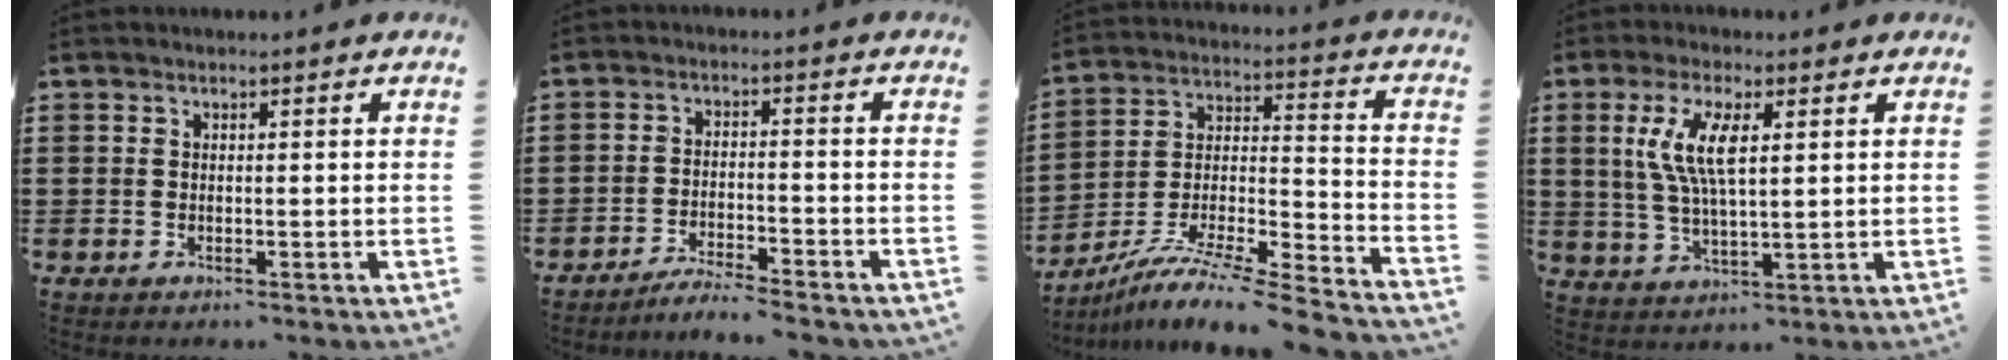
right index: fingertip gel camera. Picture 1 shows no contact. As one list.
[{"total": 3.7, "force": [-3.7, -0.1, 0.8], "torque": [-0.018, 0.002, -0.075]}, {"total": 9.3, "force": [-8.1, 0.3, 4.5], "torque": [-0.077, 0.003, -0.166]}, {"total": 7.6, "force": [2.2, 2.6, 6.8], "torque": [-0.147, 0.006, 0.034]}]